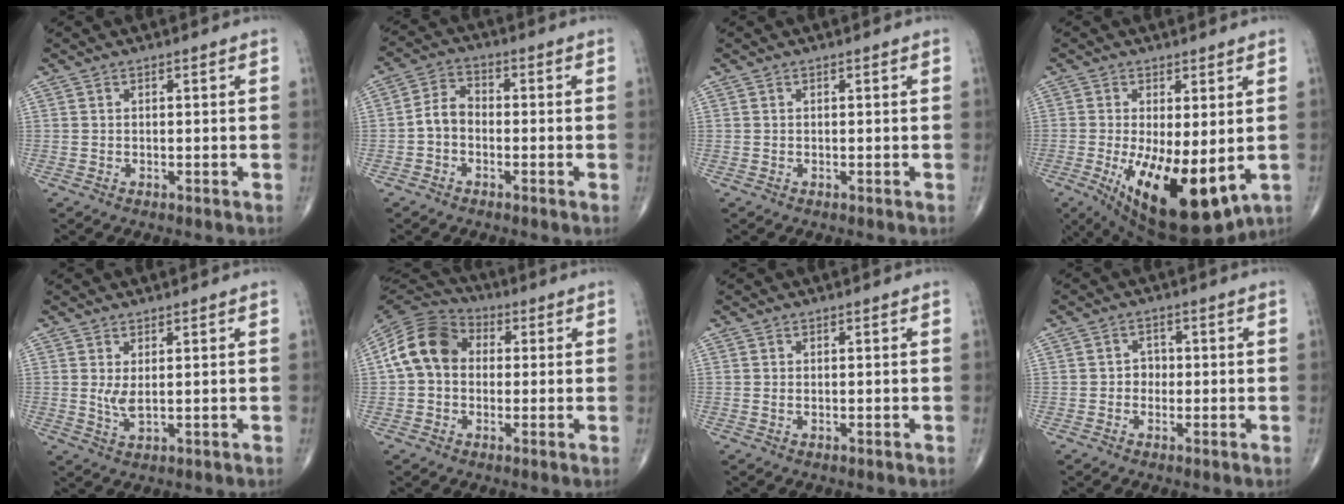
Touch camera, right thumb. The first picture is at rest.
{"total": 4.8, "force": [-1.4, 3.4, 3.0], "torque": [-0.044, 0.019, -0.039]}
{"total": 0.0}
{"total": 16.8, "force": [-3.7, 6.6, 15.0], "torque": [-0.236, -0.032, -0.034]}
{"total": 2.8, "force": [0.6, 0.9, 2.6], "torque": [-0.051, -0.012, 0.019]}
{"total": 11.8, "force": [1.0, 9.2, 7.3], "torque": [-0.127, 0.031, 0.003]}
{"total": 0.0}
{"total": 2.1, "force": [-0.4, 1.9, 0.9], "torque": [0.006, 0.008, -0.012]}